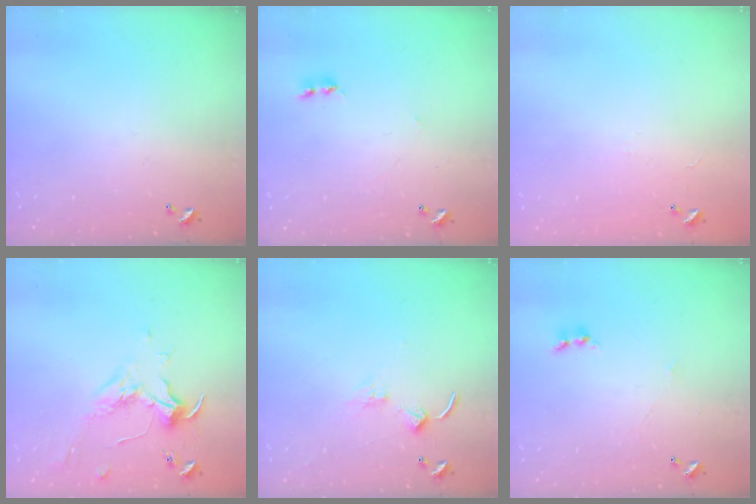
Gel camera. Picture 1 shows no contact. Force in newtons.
{"total": 2.2, "press": 2.1, "slide": 0.5}
{"total": 8.0, "press": 7.9, "slide": 0.5}
{"total": 1.8, "press": 1.7, "slide": 0.8}
{"total": 1.4, "press": 1.3, "slide": 0.3}
{"total": 2.1, "press": 2.0, "slide": 0.5}